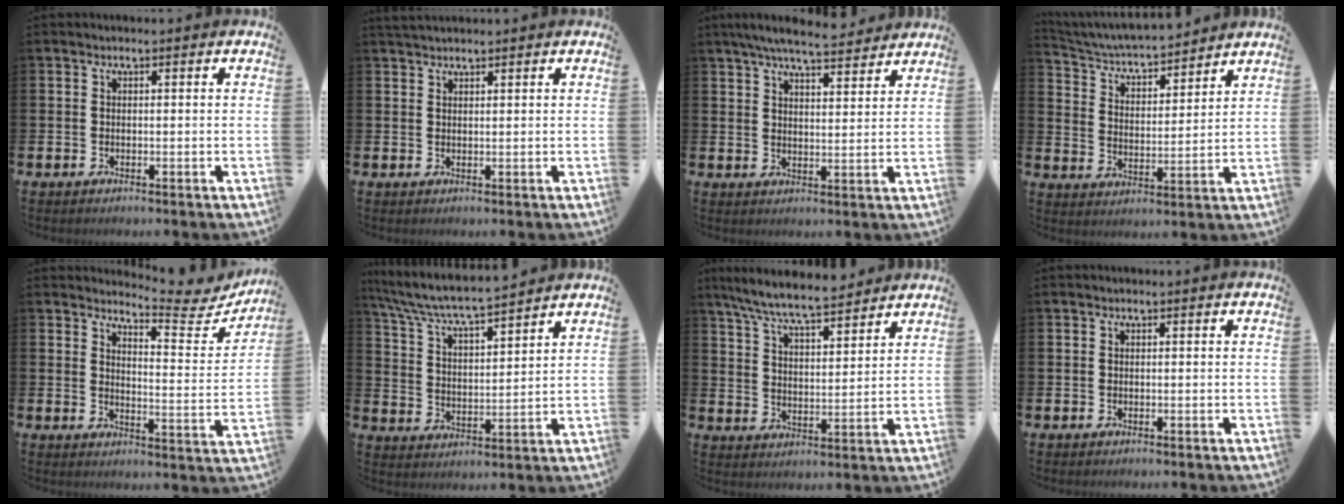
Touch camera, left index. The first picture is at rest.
{"total": 1.7, "force": [1.7, 0.3, 0.3], "torque": [-0.002, -0.001, 0.029]}
{"total": 6.6, "force": [6.2, 0.7, 2.2], "torque": [-0.051, -0.028, 0.109]}
{"total": 5.1, "force": [4.9, 0.8, 1.1], "torque": [-0.051, -0.040, 0.080]}
{"total": 5.7, "force": [5.5, 0.5, 1.2], "torque": [-0.020, -0.050, 0.087]}
{"total": 6.7, "force": [6.3, 0.3, 2.2], "torque": [-0.075, -0.044, 0.106]}
{"total": 7.8, "force": [7.3, 0.5, 2.6], "torque": [-0.081, -0.037, 0.132]}
{"total": 0.0}